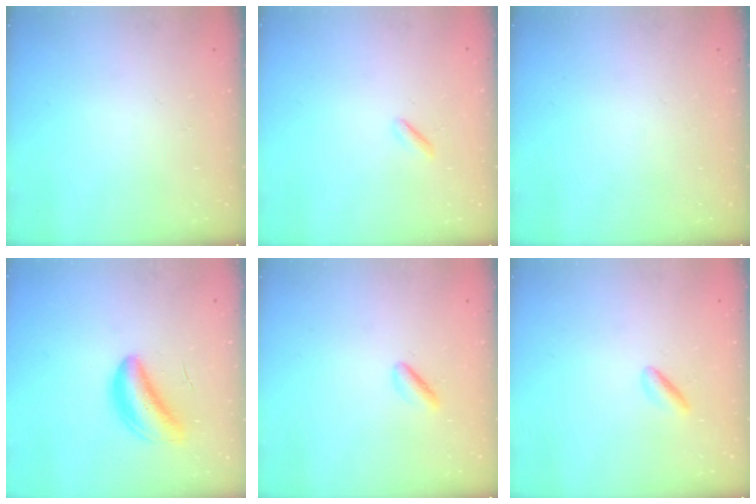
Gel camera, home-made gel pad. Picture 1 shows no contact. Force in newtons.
{"total": 1.1, "press": 1.0, "slide": 0.4}
{"total": 0.0}
{"total": 5.4, "press": 5.0, "slide": 1.9}
{"total": 2.5, "press": 2.4, "slide": 0.6}
{"total": 1.5, "press": 1.3, "slide": 0.8}